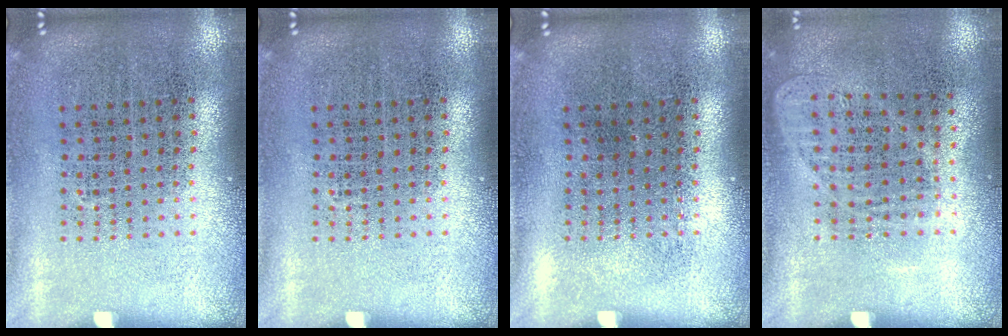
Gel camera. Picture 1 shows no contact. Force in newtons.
{"total": 0.0}
{"total": 0.0}
{"total": 0.9, "press": 0.9, "slide": 0.3}